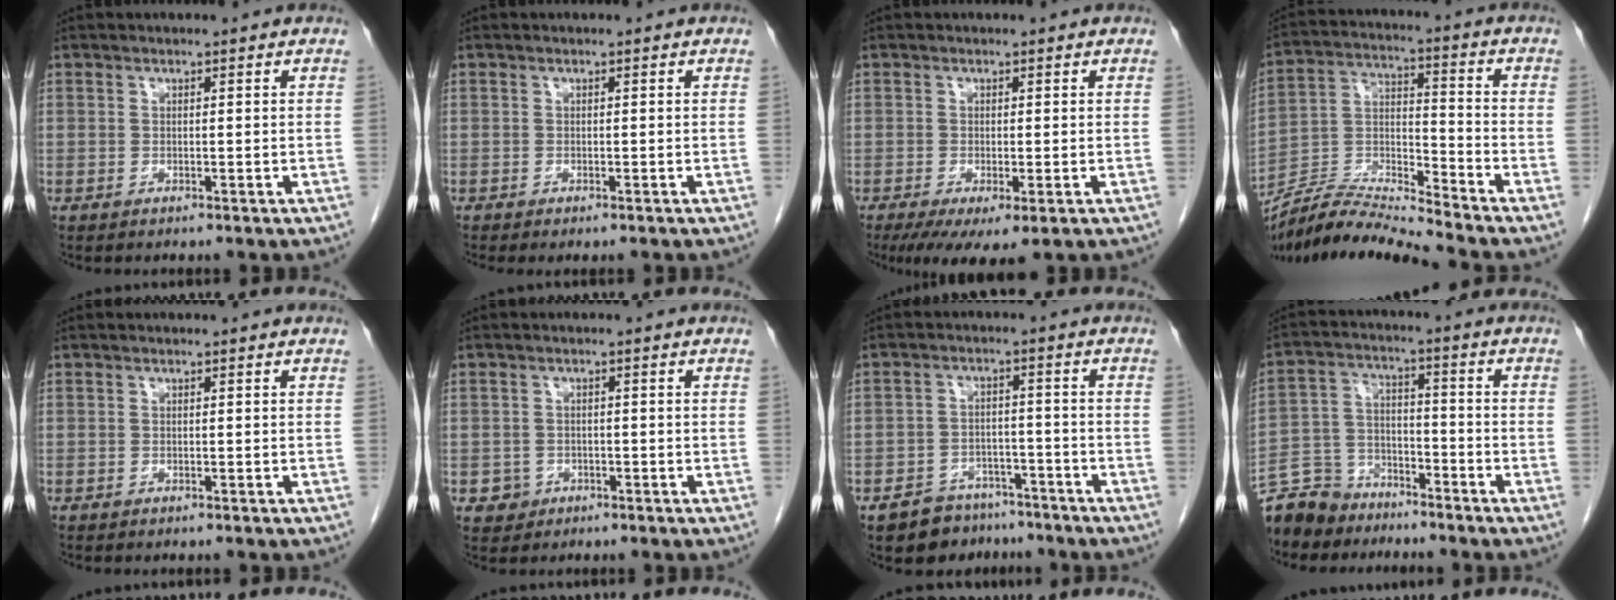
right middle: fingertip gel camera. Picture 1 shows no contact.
{"total": 0.8, "force": [-0.7, 0.2, 0.4], "torque": [-0.006, -0.002, -0.011]}
{"total": 6.3, "force": [-3.3, 1.7, 5.1], "torque": [-0.074, -0.019, -0.052]}
{"total": 11.2, "force": [-10.9, -1.4, 2.1], "torque": [-0.040, 0.022, -0.205]}
{"total": 0.9, "force": [-0.8, 0.2, 0.4], "torque": [-0.009, -0.002, -0.011]}
{"total": 2.4, "force": [-1.0, 2.1, 0.2], "torque": [0.001, 0.010, -0.013]}
{"total": 7.4, "force": [-5.9, 4.3, 1.1], "torque": [-0.009, 0.012, -0.088]}
{"total": 10.6, "force": [-9.0, 5.3, 1.3], "torque": [-0.042, 0.016, -0.166]}